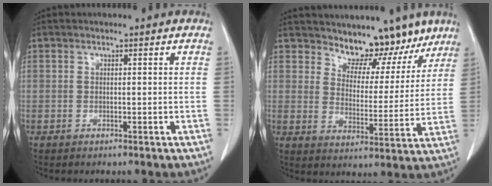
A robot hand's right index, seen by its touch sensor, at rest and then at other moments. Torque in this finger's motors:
{"motor_torque": [0.11, 0.16, 0.01, 0.00]}